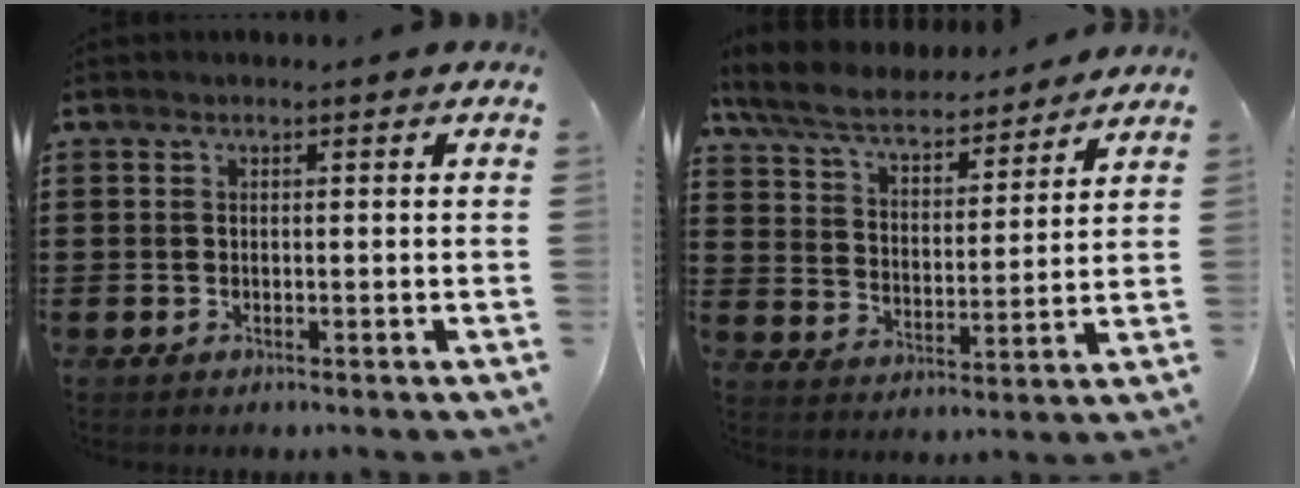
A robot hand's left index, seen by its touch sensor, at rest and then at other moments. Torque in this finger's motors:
{"motor_torque": [2.14, 0.00, 0.40, 0.21]}